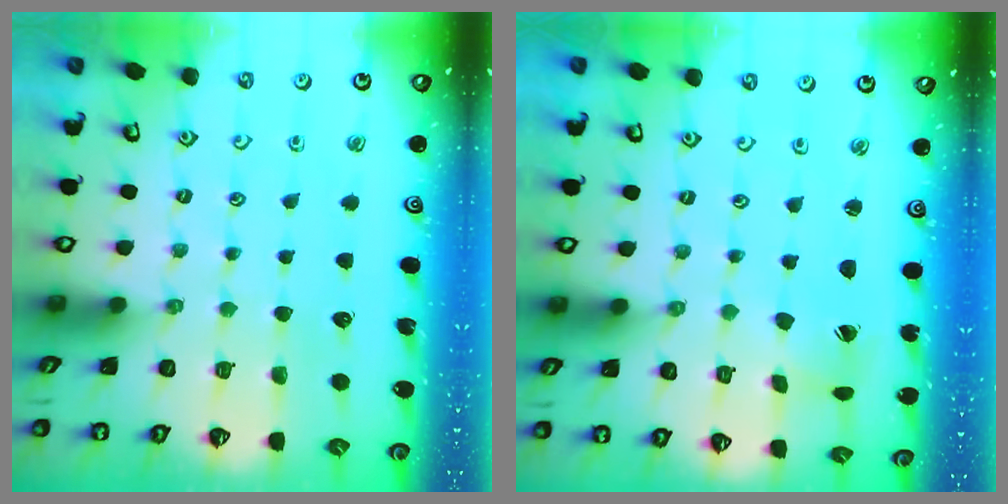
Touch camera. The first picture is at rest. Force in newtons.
{"total": 2.2, "press": 2.2, "slide": 0.1}